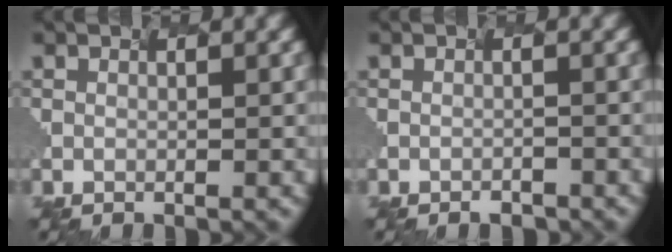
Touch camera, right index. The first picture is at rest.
{"total": 1.4, "force": [-1.4, -0.2, 0.1], "torque": [-0.004, -0.005, 0.005]}